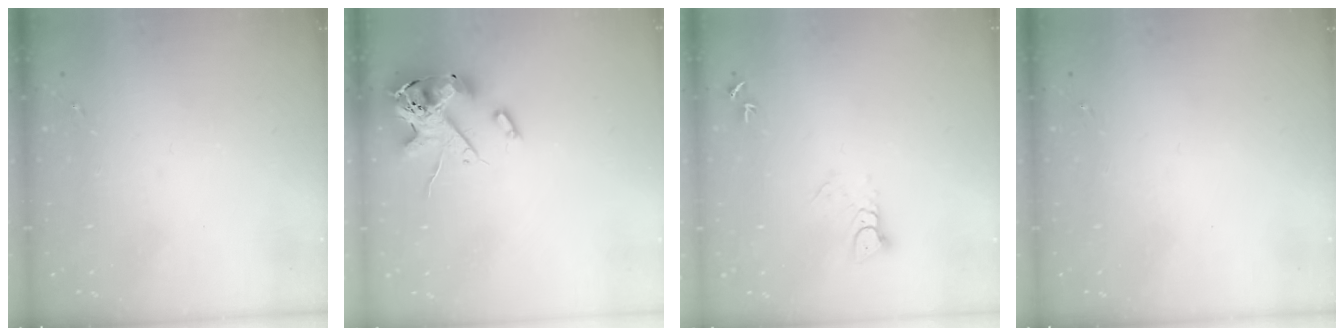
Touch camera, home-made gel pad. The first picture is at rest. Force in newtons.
{"total": 16.4, "press": 16.2, "slide": 2.7}
{"total": 4.7, "press": 4.7, "slide": 0.2}
{"total": 0.0}